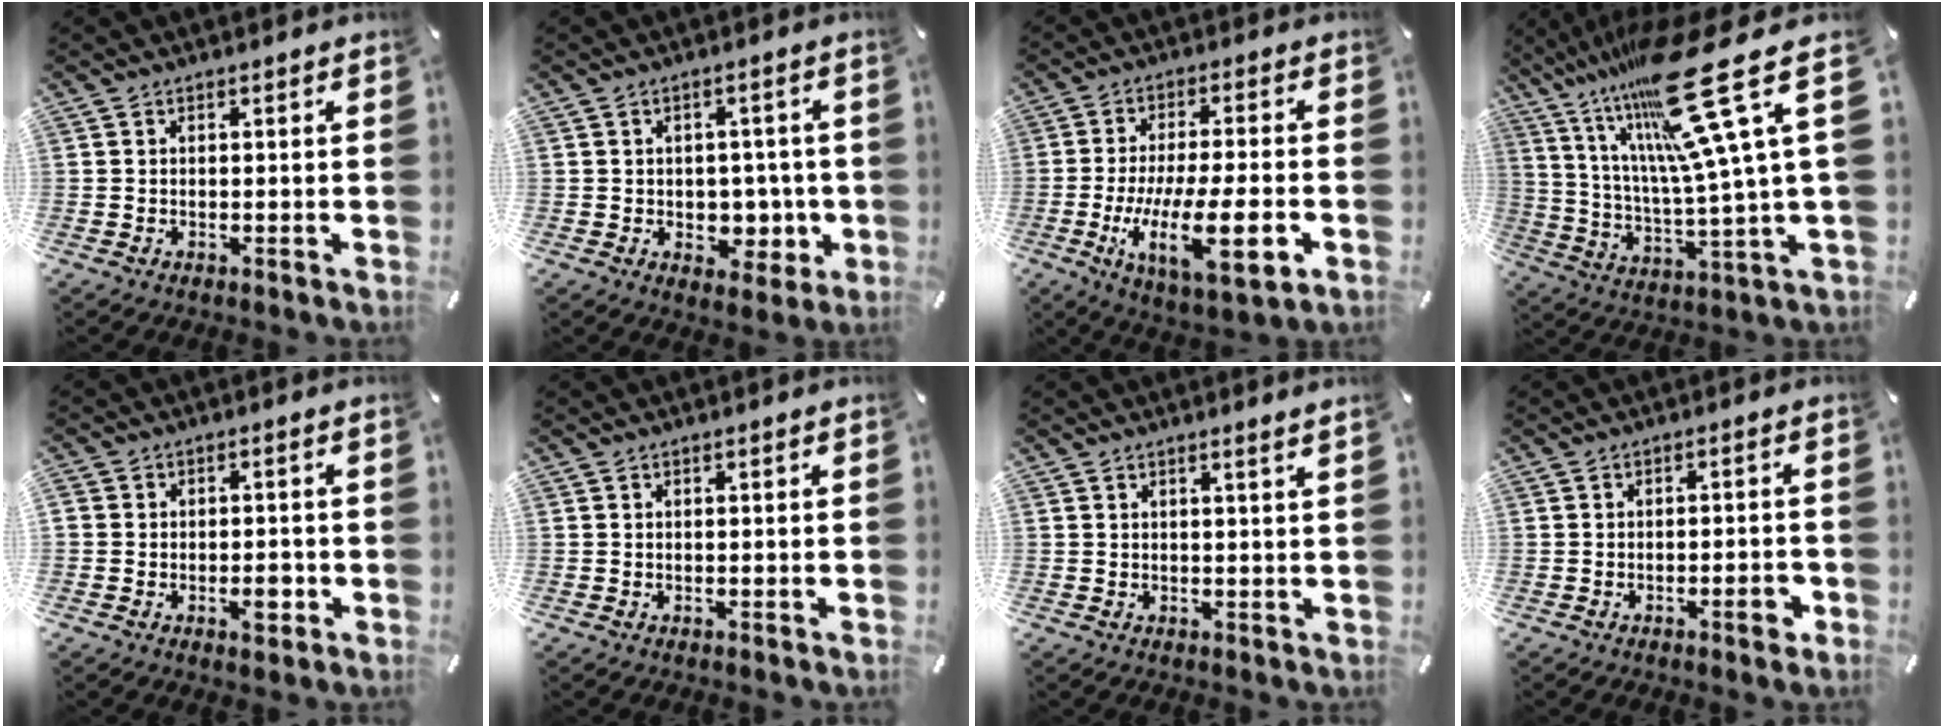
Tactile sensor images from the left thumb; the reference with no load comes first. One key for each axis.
{"total": 5.7, "fx": -0.2, "fy": 4.9, "fz": 3.0, "tx": -0.024, "ty": -0.005, "tz": -0.004}
{"total": 16.4, "fx": -4.4, "fy": 4.2, "fz": 15.3, "tx": -0.293, "ty": -0.009, "tz": -0.066}
{"total": 28.6, "fx": 14.4, "fy": 7.3, "fz": 23.6, "tx": -0.392, "ty": -0.100, "tz": 0.227}
{"total": 3.9, "fx": -1.5, "fy": 2.6, "fz": 2.6, "tx": -0.040, "ty": 0.007, "tz": -0.023}
{"total": 0.0}
{"total": 1.4, "fx": 1.1, "fy": -0.3, "fz": 0.8, "tx": -0.014, "ty": -0.005, "tz": 0.020}
{"total": 4.6, "fx": -2.0, "fy": 1.2, "fz": 4.0, "tx": -0.060, "ty": 0.006, "tz": -0.031}